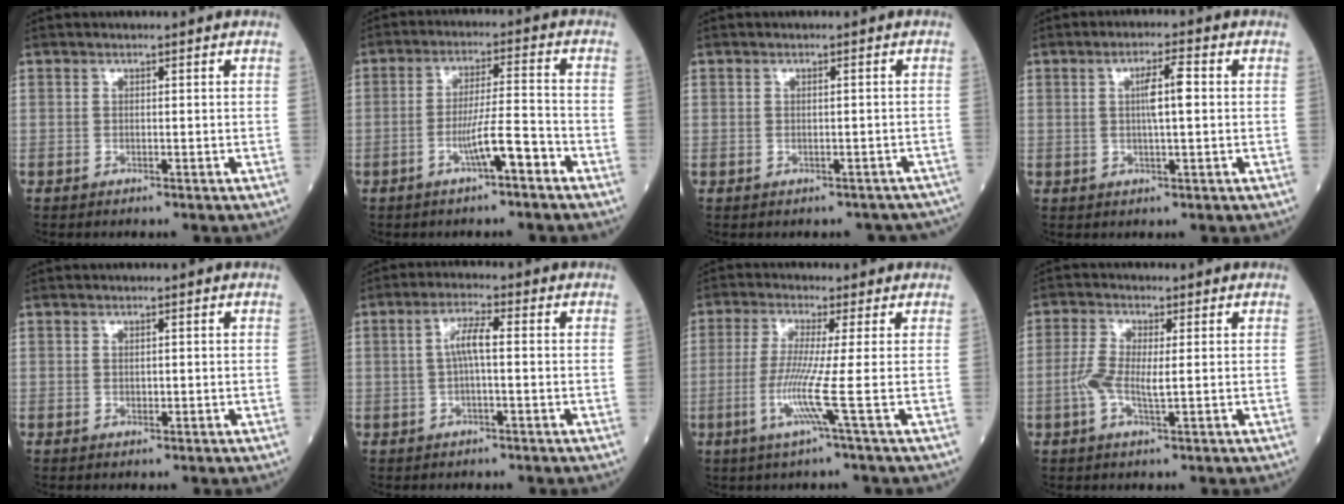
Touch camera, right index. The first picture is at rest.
{"total": 6.5, "force": [-3.5, 0.5, 5.5], "torque": [-0.102, 0.010, -0.059]}
{"total": 5.8, "force": [-4.4, 3.4, 1.5], "torque": [-0.013, 0.028, -0.046]}
{"total": 4.7, "force": [0.5, 0.5, 4.7], "torque": [-0.085, 0.006, 0.009]}
{"total": 0.7, "force": [0.1, 0.4, 0.5], "torque": [-0.012, -0.001, 0.004]}
{"total": 4.4, "force": [0.2, 0.9, 4.3], "torque": [-0.089, 0.013, 0.005]}
{"total": 6.6, "force": [-1.7, -1.9, 6.1], "torque": [-0.130, -0.018, -0.041]}
{"total": 4.7, "force": [-0.5, 1.3, 4.5], "torque": [-0.109, 0.000, -0.013]}